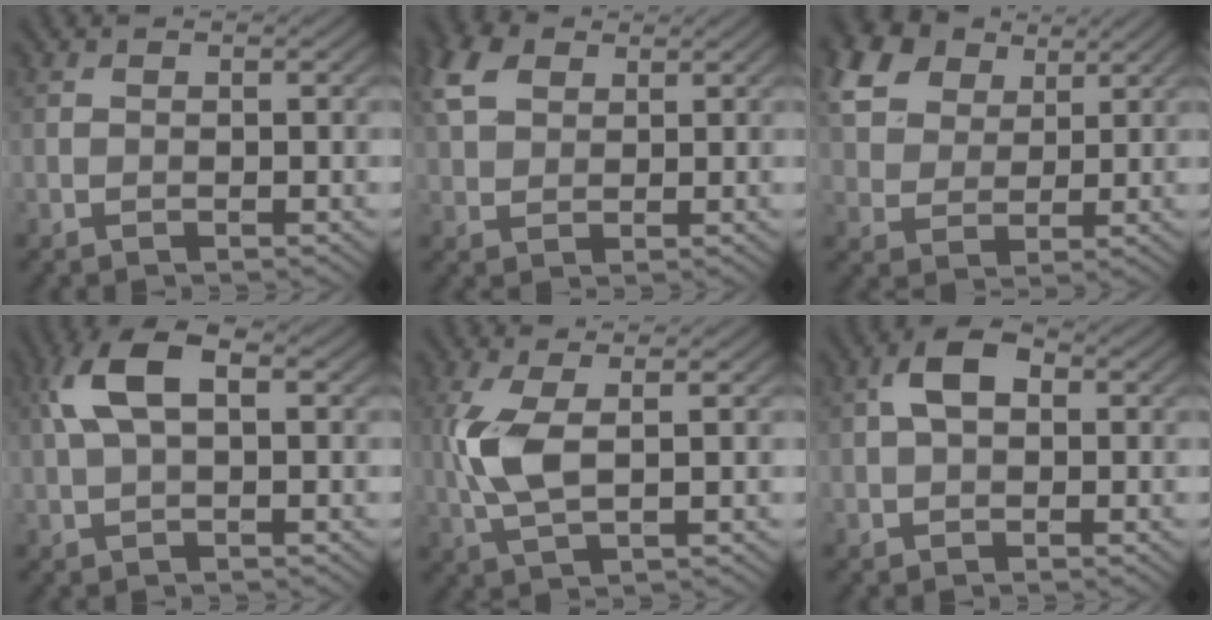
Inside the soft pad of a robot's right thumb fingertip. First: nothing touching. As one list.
[{"total": 6.3, "force": [2.8, 4.1, 3.8], "torque": [-0.110, 0.019, 0.052]}, {"total": 11.3, "force": [6.1, 7.5, 5.8], "torque": [-0.179, 0.023, 0.120]}, {"total": 6.8, "force": [1.4, 3.1, 5.9], "torque": [-0.135, 0.017, 0.020]}, {"total": 6.2, "force": [0.7, 2.3, 5.8], "torque": [-0.147, 0.001, 0.013]}, {"total": 4.0, "force": [0.5, 2.5, 3.1], "torque": [-0.059, 0.010, 0.002]}]